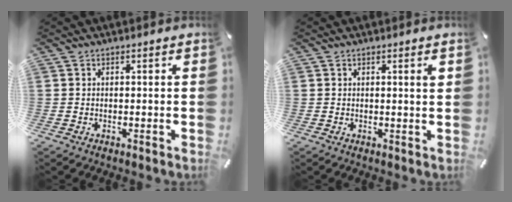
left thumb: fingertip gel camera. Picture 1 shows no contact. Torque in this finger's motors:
{"motor_torque": [0.18, 0.13, 0.20, -0.10, 0.00]}